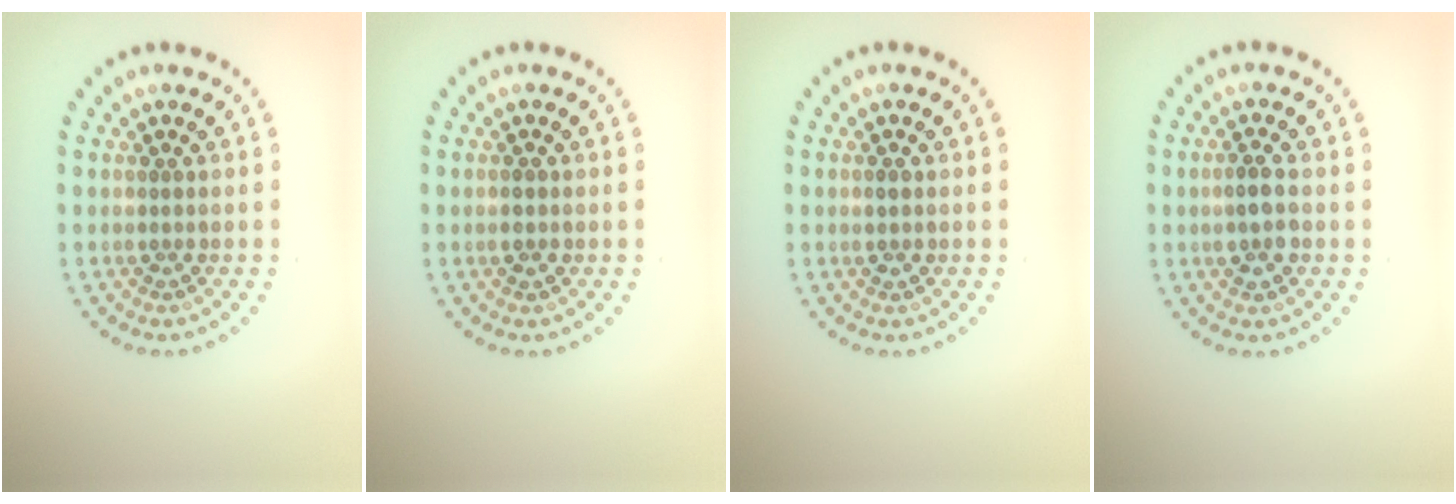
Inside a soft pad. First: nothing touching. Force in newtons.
{"total": 1.3, "press": 1.3, "slide": 0.1}
{"total": 1.1, "press": 1.1, "slide": 0.0}
{"total": 2.1, "press": 2.1, "slide": 0.5}